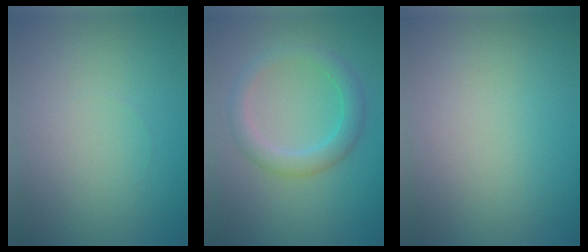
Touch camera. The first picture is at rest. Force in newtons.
{"total": 2.9, "press": 2.9, "slide": 0.1}
{"total": 0.0}